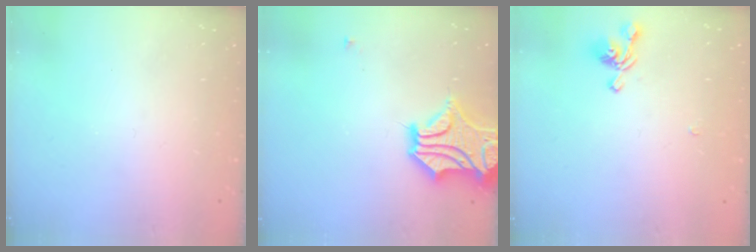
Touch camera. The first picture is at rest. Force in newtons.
{"total": 4.1, "press": 3.5, "slide": 2.0}
{"total": 1.6, "press": 1.3, "slide": 0.9}